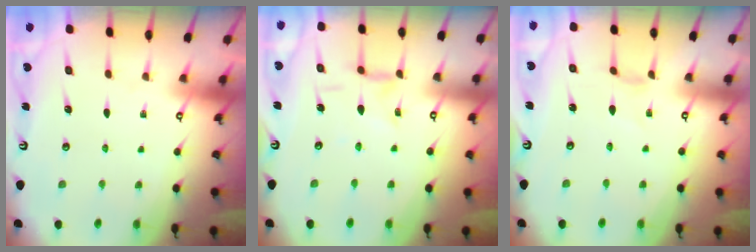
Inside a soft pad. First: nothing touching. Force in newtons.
{"total": 2.4, "press": 2.4, "slide": 0.3}
{"total": 0.8, "press": 0.8, "slide": 0.2}